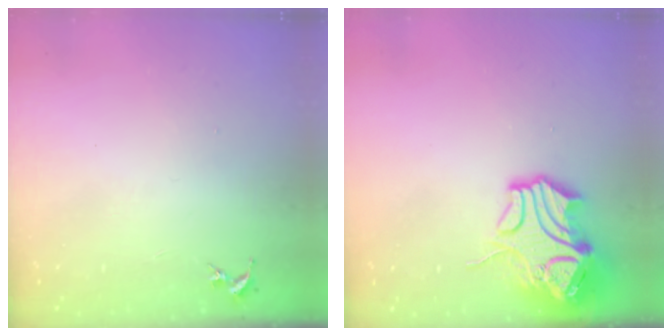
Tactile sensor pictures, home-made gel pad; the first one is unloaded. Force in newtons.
{"total": 14.6, "press": 14.5, "slide": 2.1}